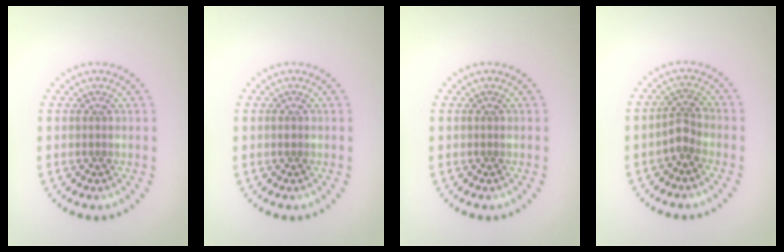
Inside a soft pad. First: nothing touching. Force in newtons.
{"total": 0.6, "press": 0.6, "slide": 0.1}
{"total": 0.0}
{"total": 1.8, "press": 1.3, "slide": 1.3}